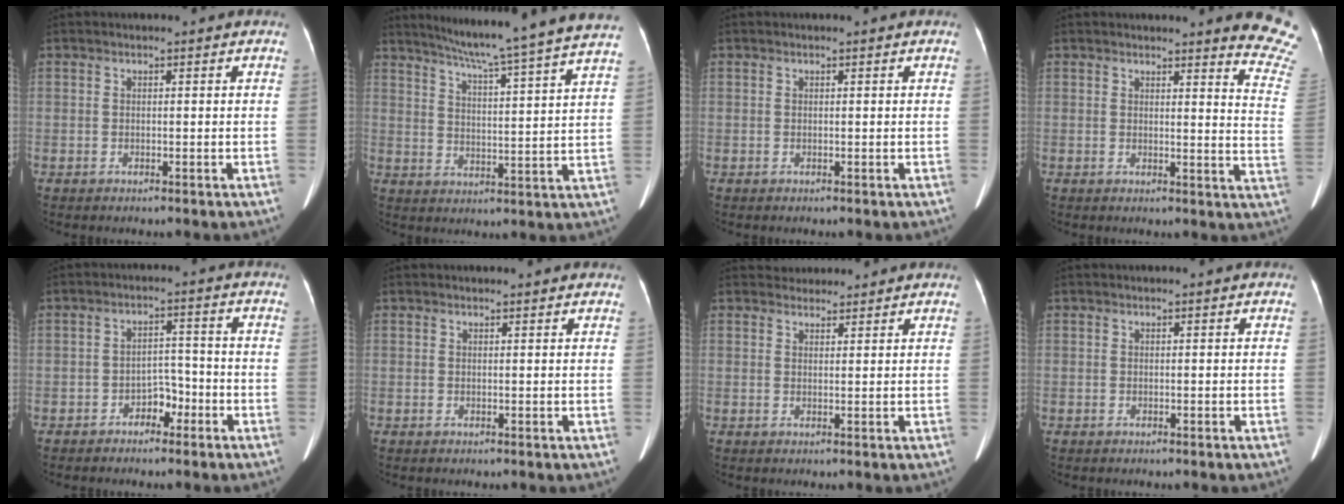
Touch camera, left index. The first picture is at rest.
{"total": 21.6, "force": [19.1, -2.2, 10.0], "torque": [-0.160, -0.044, 0.245]}
{"total": 0.0}
{"total": 9.4, "force": [9.3, -0.5, 1.6], "torque": [0.005, -0.109, 0.067]}
{"total": 3.6, "force": [-2.4, 2.0, 1.8], "torque": [-0.025, 0.010, -0.039]}
{"total": 2.5, "force": [2.4, 0.5, 0.6], "torque": [-0.012, 0.013, 0.023]}
{"total": 3.2, "force": [3.1, 0.9, -0.1], "torque": [0.000, 0.021, 0.046]}
{"total": 0.0}